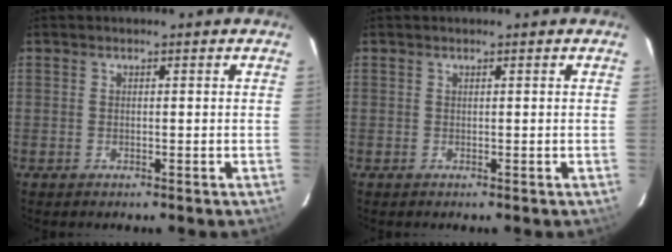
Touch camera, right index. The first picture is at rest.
{"total": 0.0}